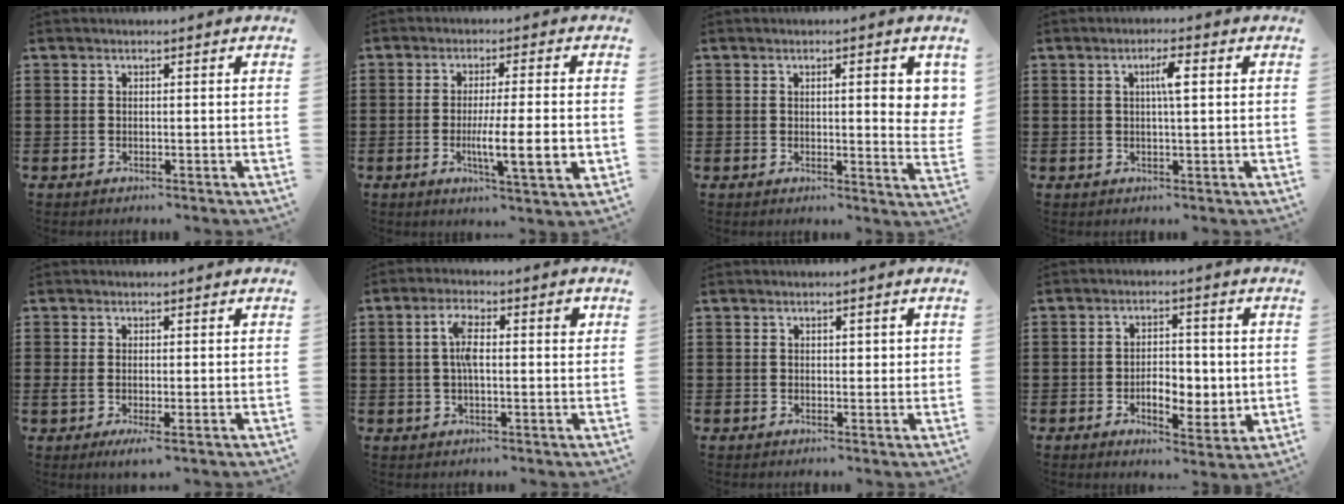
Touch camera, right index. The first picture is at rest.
{"total": 8.9, "force": [-1.6, 1.4, 8.6], "torque": [-0.140, -0.013, -0.026]}
{"total": 4.2, "force": [0.9, 0.8, 4.0], "torque": [-0.061, -0.002, 0.010]}
{"total": 3.3, "force": [0.8, 0.5, 3.2], "torque": [-0.055, 0.001, 0.007]}
{"total": 1.9, "force": [-0.5, 0.4, 1.8], "torque": [-0.049, -0.005, -0.013]}
{"total": 5.5, "force": [0.6, 2.0, 5.1], "torque": [-0.097, 0.003, 0.003]}
{"total": 1.0, "force": [0.4, 0.6, 0.6], "torque": [-0.005, 0.003, 0.006]}
{"total": 5.7, "force": [-0.9, 3.3, 4.5], "torque": [-0.068, 0.002, -0.020]}